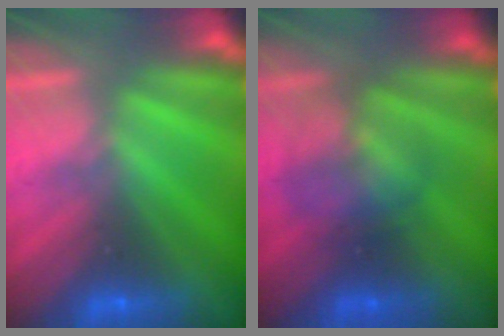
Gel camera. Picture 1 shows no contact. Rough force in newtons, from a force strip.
{"total": 2.3}